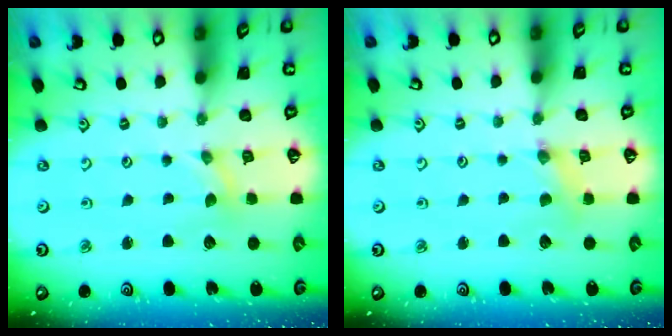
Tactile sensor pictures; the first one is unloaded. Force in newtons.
{"total": 1.7, "press": 1.7, "slide": 0.2}